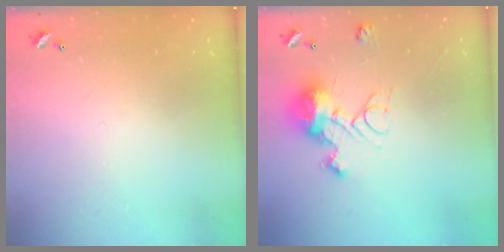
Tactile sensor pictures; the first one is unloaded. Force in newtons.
{"total": 18.1, "press": 18.1, "slide": 0.6}